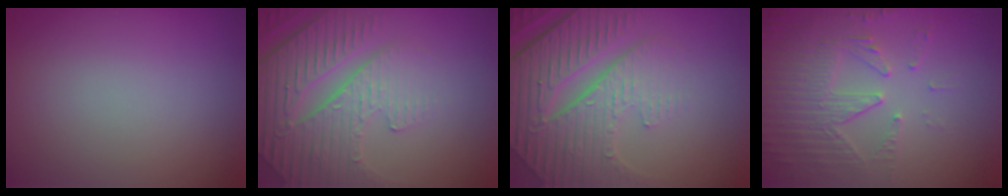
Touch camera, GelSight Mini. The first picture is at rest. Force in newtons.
{"total": 4.8, "press": 4.6, "slide": 1.6}
{"total": 8.0, "press": 5.8, "slide": 5.5}
{"total": 5.5, "press": 3.7, "slide": 4.0}